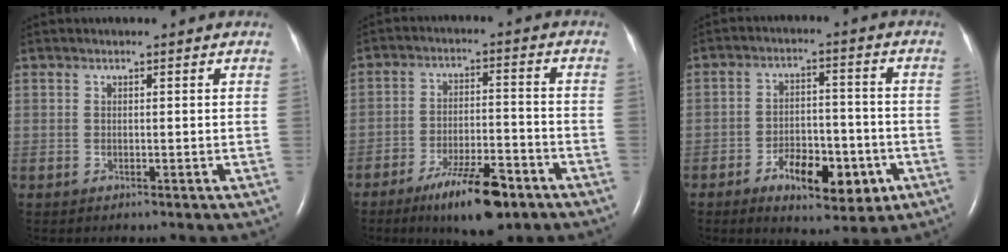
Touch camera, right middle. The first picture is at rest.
{"total": 10.8, "force": [-7.0, 2.8, 7.7], "torque": [-0.132, -0.006, -0.112]}
{"total": 10.0, "force": [-4.6, 4.5, 7.7], "torque": [-0.120, 0.009, -0.064]}